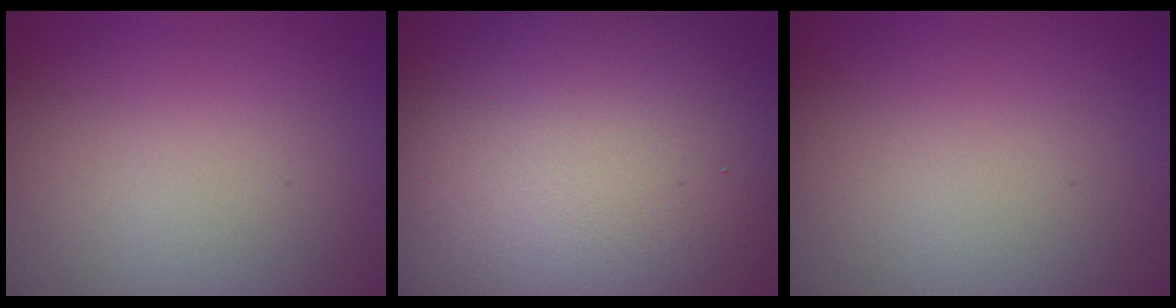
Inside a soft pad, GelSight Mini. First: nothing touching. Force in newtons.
{"total": 17.8, "press": 17.7, "slide": 1.7}
{"total": 0.0}